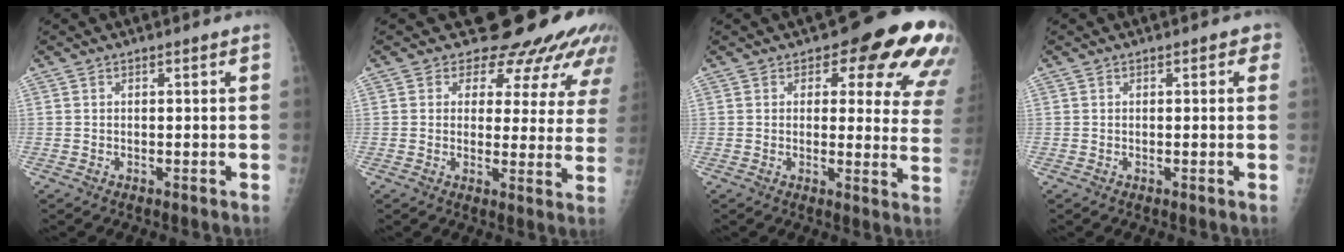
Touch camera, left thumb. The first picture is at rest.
{"total": 15.9, "force": [13.5, 7.2, 4.5], "torque": [-0.010, -0.072, 0.138]}
{"total": 16.3, "force": [9.3, 7.5, 11.1], "torque": [-0.074, -0.041, 0.084]}
{"total": 1.7, "force": [0.6, 1.2, 1.0], "torque": [0.009, 0.003, 0.000]}